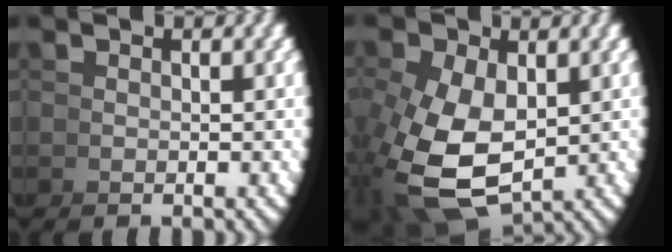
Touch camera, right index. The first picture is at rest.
{"total": 6.3, "force": [-1.0, 4.2, 4.7], "torque": [-0.129, -0.050, 0.015]}